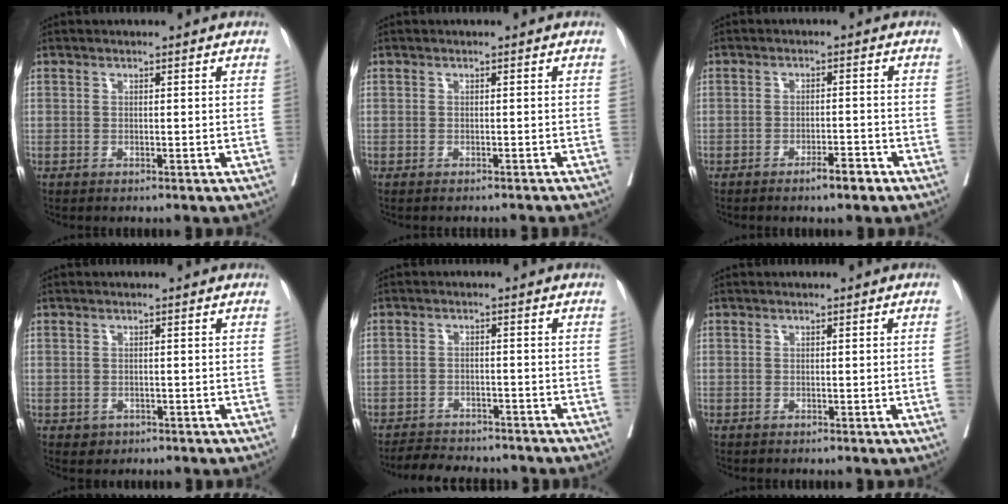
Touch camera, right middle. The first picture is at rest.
{"total": 3.9, "force": [-3.8, 0.0, 1.0], "torque": [-0.017, -0.011, -0.044]}
{"total": 3.2, "force": [-2.2, 0.3, 2.2], "torque": [-0.035, -0.001, -0.034]}
{"total": 1.4, "force": [-0.6, 1.2, 0.4], "torque": [-0.008, 0.001, -0.003]}
{"total": 7.3, "force": [-6.8, 2.1, 1.9], "torque": [-0.030, -0.005, -0.097]}
{"total": 1.6, "force": [-0.2, -0.6, 1.4], "torque": [-0.026, 0.000, 0.003]}